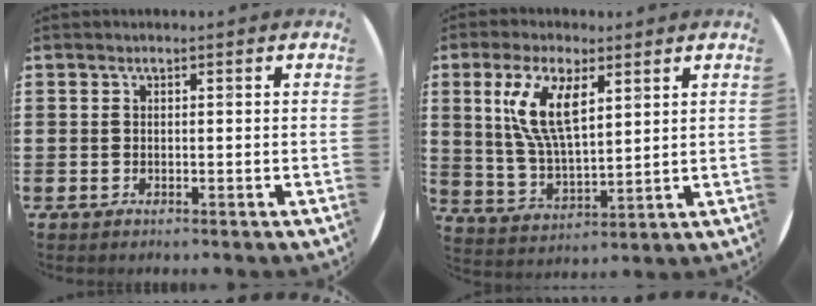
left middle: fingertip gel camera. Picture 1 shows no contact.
{"total": 8.6, "force": [4.3, 3.1, 6.7], "torque": [-0.144, 0.000, 0.077]}